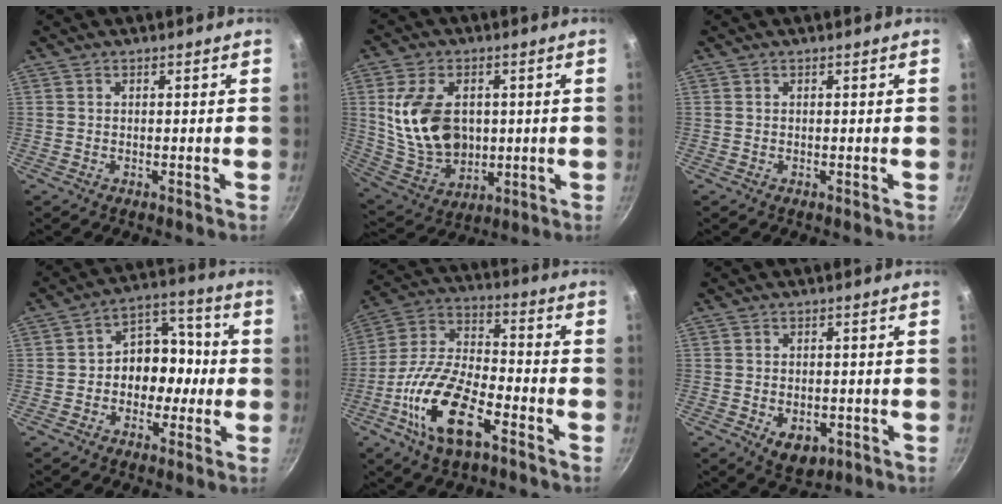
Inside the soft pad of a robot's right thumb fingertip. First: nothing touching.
{"total": 16.4, "force": [1.8, 11.3, 11.7], "torque": [-0.196, -0.014, 0.048]}
{"total": 0.0}
{"total": 11.1, "force": [-1.4, 8.7, 6.7], "torque": [-0.029, 0.044, -0.035]}
{"total": 18.2, "force": [-8.1, 8.1, 14.1], "torque": [-0.264, 0.041, -0.165]}
{"total": 6.3, "force": [-2.1, 4.1, 4.3], "torque": [-0.044, 0.001, -0.019]}